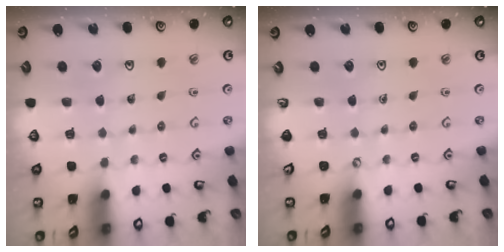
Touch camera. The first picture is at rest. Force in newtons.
{"total": 0.0}